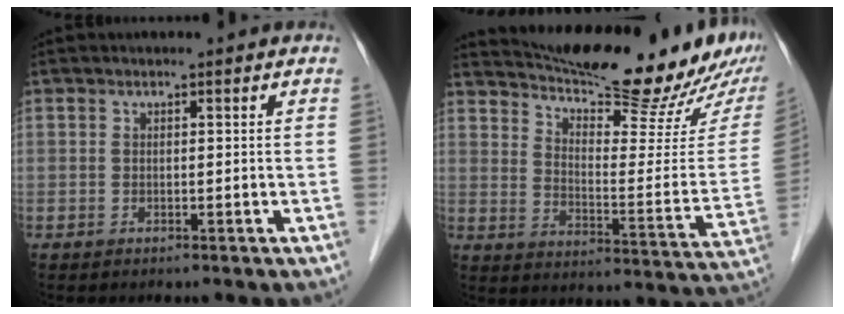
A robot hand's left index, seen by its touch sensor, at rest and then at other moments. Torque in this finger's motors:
{"motor_torque": [1.01, -1.13, 0.07, 0.00]}